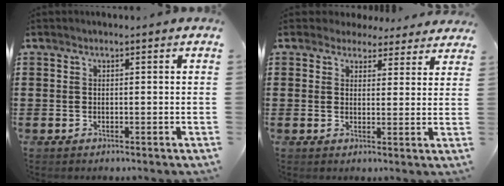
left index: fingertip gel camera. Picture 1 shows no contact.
{"total": 3.4, "force": [3.0, 1.5, 0.6], "torque": [-0.024, -0.003, 0.057]}